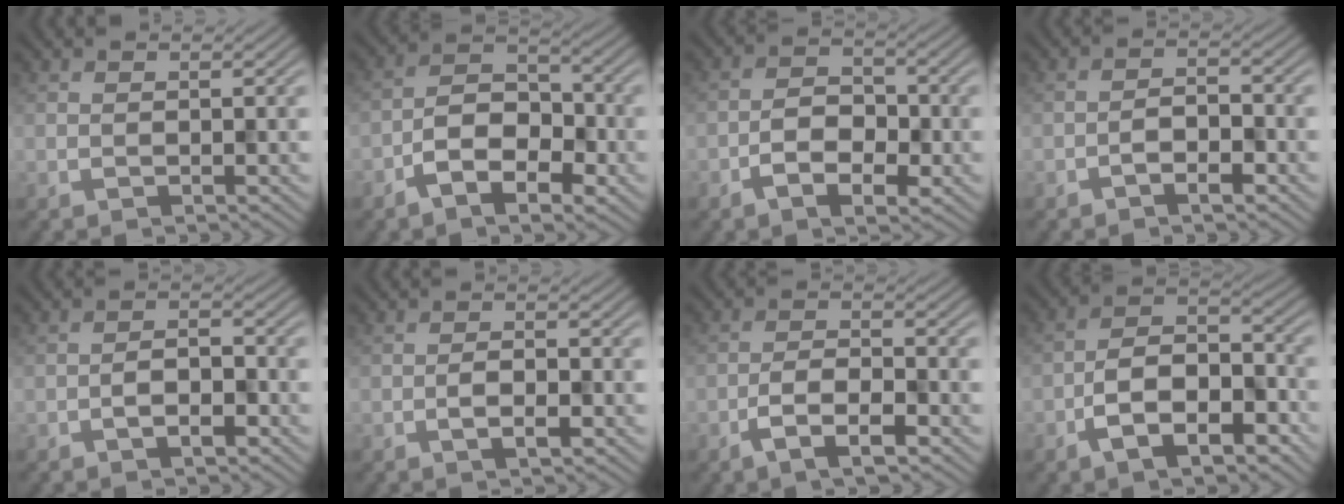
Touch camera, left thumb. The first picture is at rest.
{"total": 7.8, "force": [-3.9, 4.2, 5.2], "torque": [-0.088, 0.006, -0.082]}
{"total": 5.5, "force": [-2.5, 3.1, 3.8], "torque": [-0.061, 0.005, -0.052]}
{"total": 3.2, "force": [-1.8, 1.3, 2.2], "torque": [-0.035, 0.008, -0.039]}
{"total": 3.2, "force": [-1.6, 1.5, 2.3], "torque": [-0.036, 0.007, -0.032]}
{"total": 2.5, "force": [-1.0, 1.0, 2.0], "torque": [-0.035, 0.003, -0.023]}
{"total": 4.7, "force": [-2.6, 1.6, 3.5], "torque": [-0.072, 0.003, -0.056]}
{"total": 9.1, "force": [-4.6, 4.6, 6.3], "torque": [-0.107, 0.004, -0.091]}